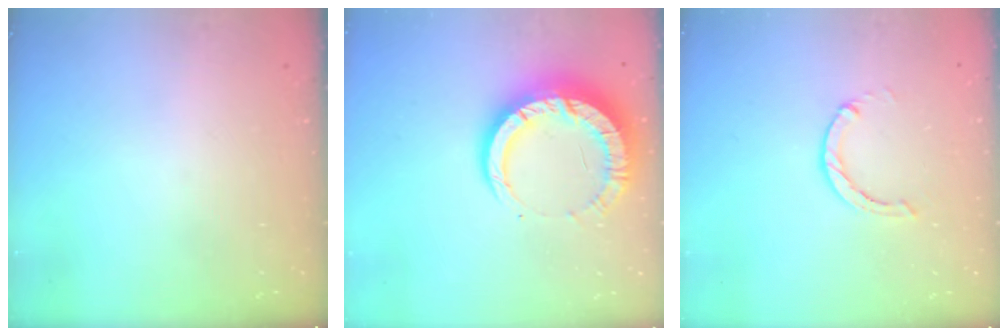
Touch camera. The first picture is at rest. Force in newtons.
{"total": 13.3, "press": 13.2, "slide": 1.3}
{"total": 0.0}